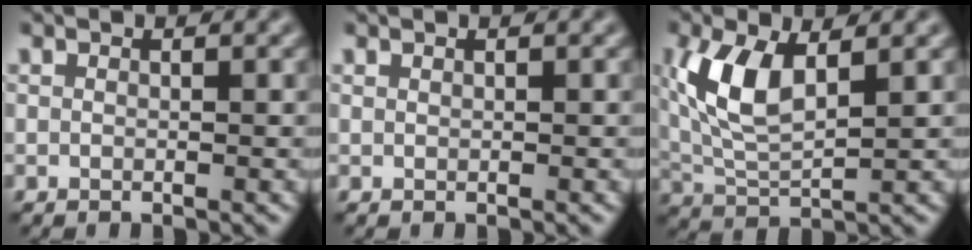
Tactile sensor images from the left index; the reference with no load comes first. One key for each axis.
{"total": 0.0}
{"total": 6.3, "fx": 1.6, "fy": 3.0, "fz": 5.3, "tx": -0.124, "ty": 0.002, "tz": 0.037}